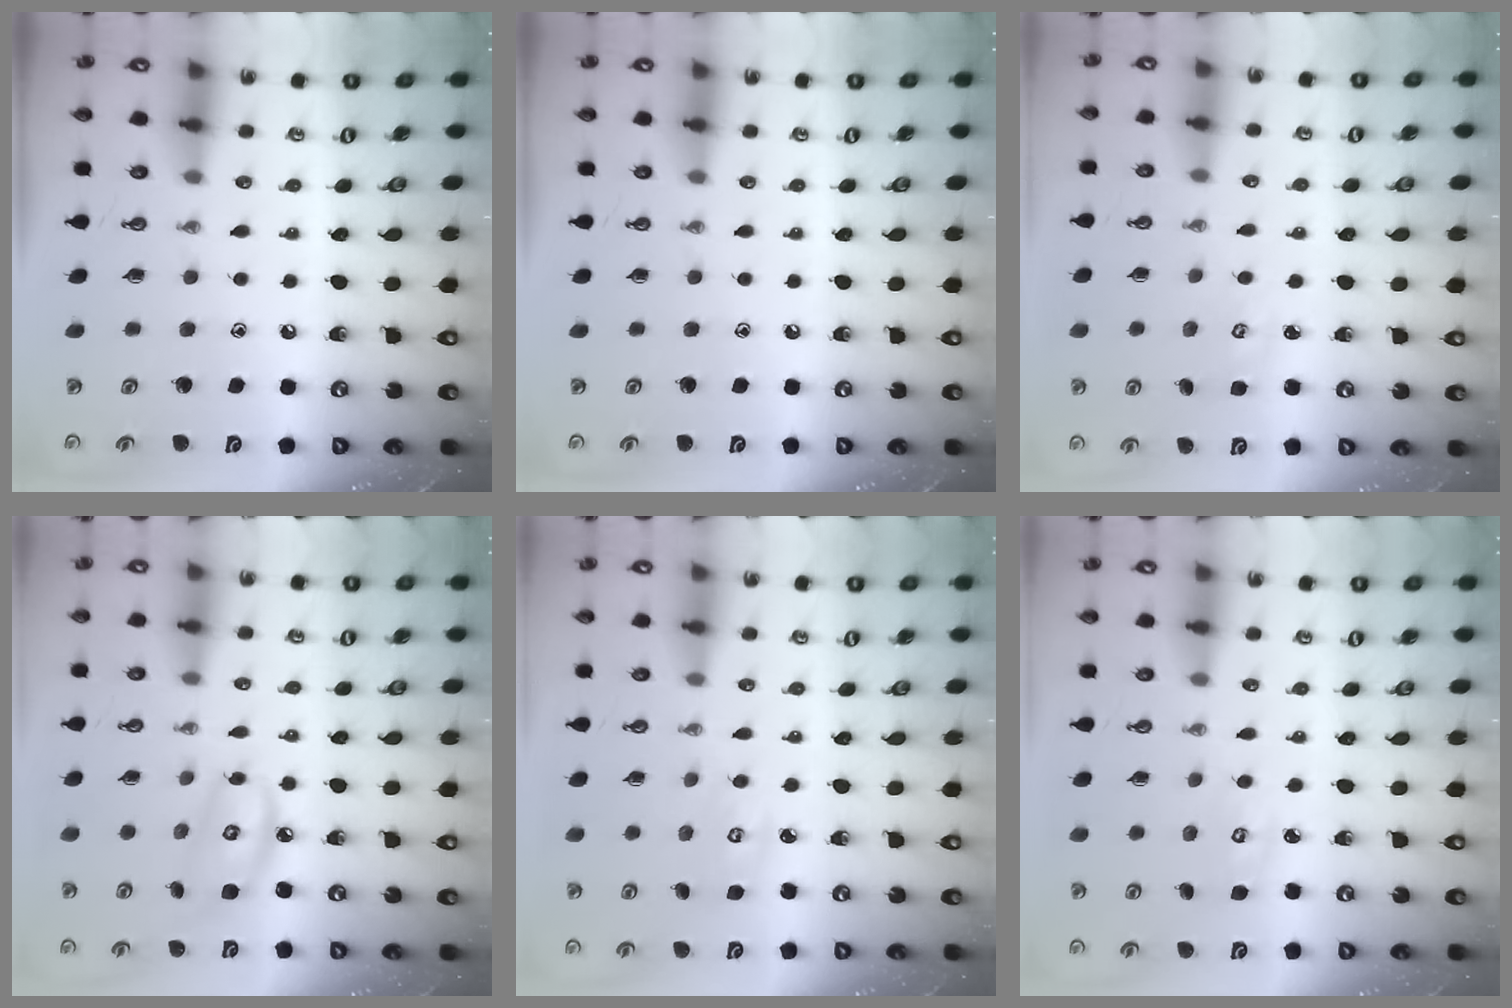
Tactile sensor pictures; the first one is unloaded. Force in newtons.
{"total": 0.0}
{"total": 2.5, "press": 2.5, "slide": 0.2}
{"total": 7.3, "press": 7.3, "slide": 0.5}
{"total": 3.5, "press": 3.5, "slide": 0.3}
{"total": 2.9, "press": 2.9, "slide": 0.2}